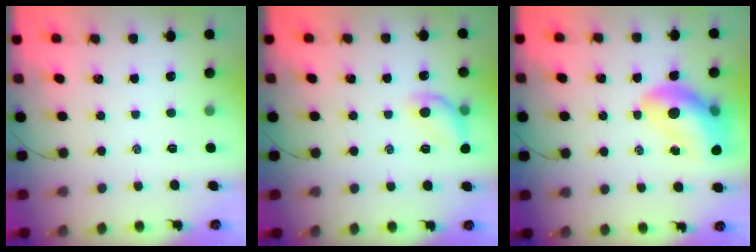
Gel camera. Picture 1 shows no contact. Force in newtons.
{"total": 9.6, "press": 9.6, "slide": 0.4}
{"total": 14.6, "press": 13.9, "slide": 4.4}